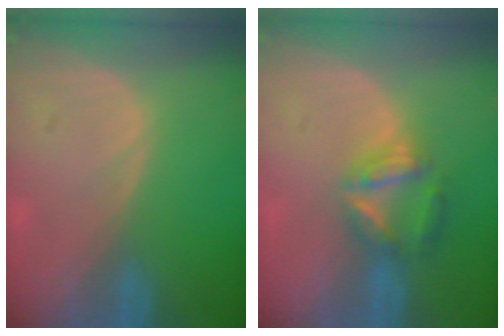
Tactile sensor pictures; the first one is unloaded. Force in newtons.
{"total": 6.0, "press": 5.4, "slide": 2.4}